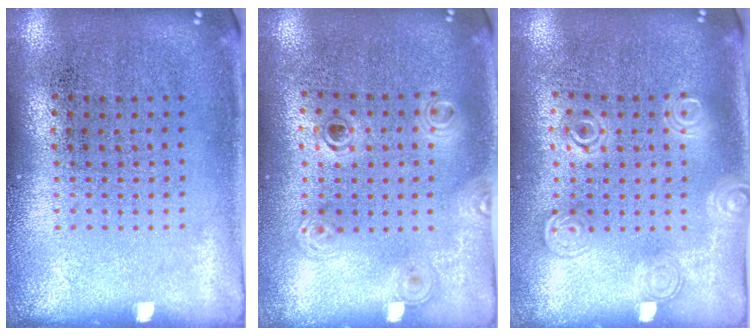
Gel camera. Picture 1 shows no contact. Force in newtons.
{"total": 1.2, "press": 1.0, "slide": 0.6}
{"total": 1.4, "press": 1.3, "slide": 0.4}